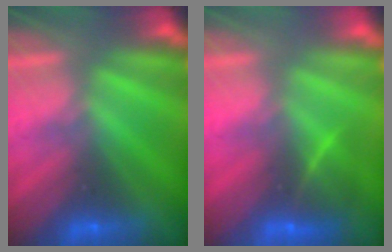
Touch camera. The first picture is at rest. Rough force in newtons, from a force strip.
{"total": 2.8}